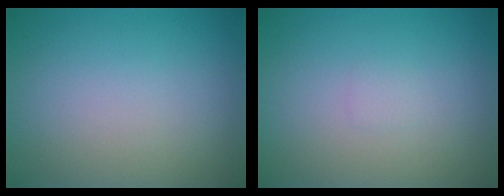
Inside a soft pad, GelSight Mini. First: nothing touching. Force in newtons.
{"total": 0.5, "press": 0.5, "slide": 0.0}